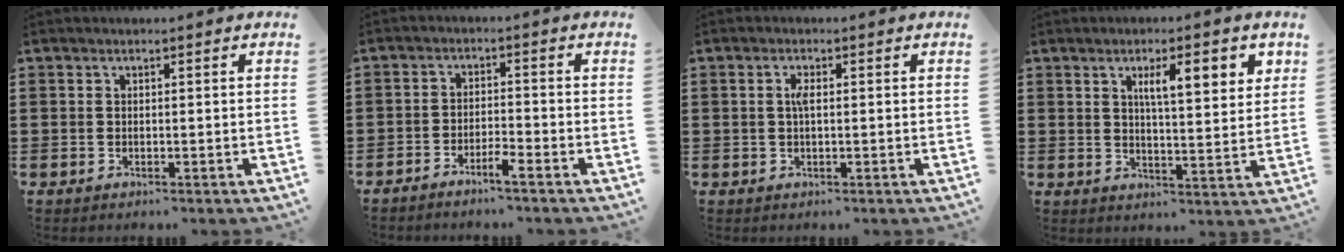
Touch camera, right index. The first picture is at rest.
{"total": 2.5, "force": [-2.4, 0.0, 0.7], "torque": [-0.017, 0.002, -0.048]}
{"total": 1.8, "force": [0.1, 0.5, 1.7], "torque": [-0.033, 0.002, 0.001]}
{"total": 6.8, "force": [2.8, 1.8, 5.9], "torque": [-0.097, -0.003, 0.041]}